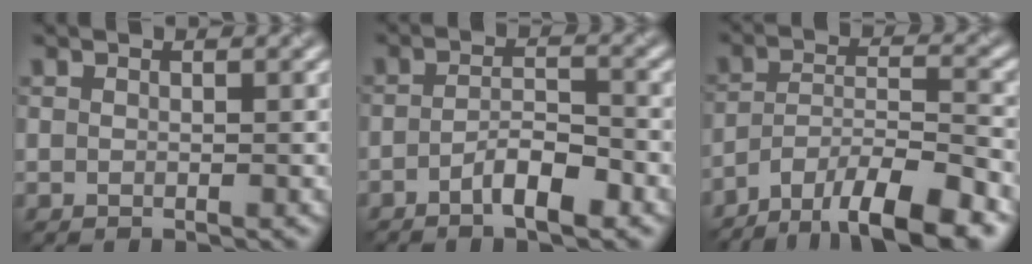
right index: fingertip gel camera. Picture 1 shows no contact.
{"total": 3.6, "force": [-2.0, 0.9, 2.9], "torque": [-0.052, 0.007, -0.039]}
{"total": 11.1, "force": [-8.5, 3.1, 6.5], "torque": [-0.100, -0.009, -0.140]}